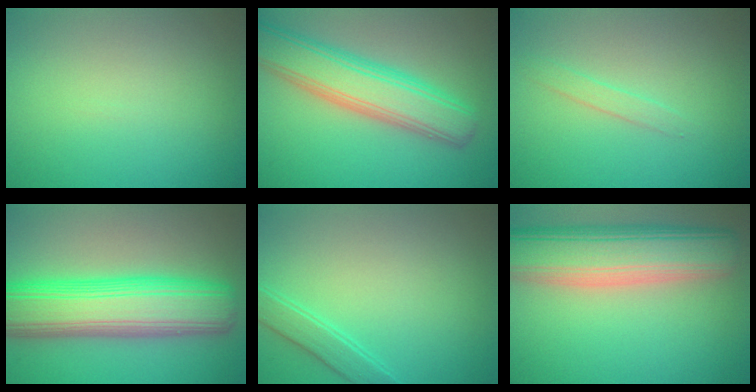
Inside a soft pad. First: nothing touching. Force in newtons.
{"total": 7.3, "press": 7.3, "slide": 0.4}
{"total": 1.2, "press": 1.2, "slide": 0.1}
{"total": 11.4, "press": 11.4, "slide": 0.2}
{"total": 1.9, "press": 1.9, "slide": 0.1}
{"total": 9.9, "press": 9.8, "slide": 1.1}